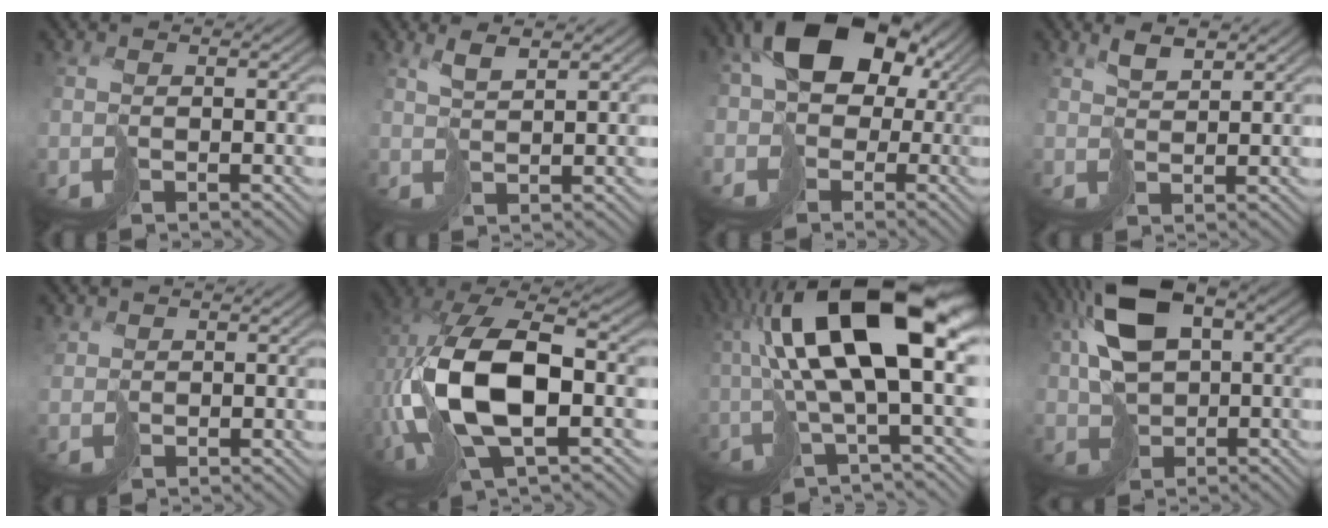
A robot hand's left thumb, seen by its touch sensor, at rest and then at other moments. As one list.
[{"total": 2.9, "force": [1.9, 0.5, 2.1], "torque": [-0.047, 0.005, 0.040]}, {"total": 14.6, "force": [0.6, 11.6, 8.9], "torque": [-0.178, 0.008, -0.007]}, {"total": 3.2, "force": [2.1, 1.0, 2.1], "torque": [-0.048, 0.004, 0.042]}, {"total": 1.8, "force": [1.3, 1.2, 0.3], "torque": [-0.013, 0.002, 0.027]}, {"total": 16.4, "force": [-1.5, 7.9, 14.2], "torque": [-0.334, -0.002, -0.029]}, {"total": 16.6, "force": [2.8, 4.6, 15.7], "torque": [-0.298, 0.012, 0.052]}, {"total": 12.2, "force": [2.2, 7.9, 9.0], "torque": [-0.200, 0.001, 0.043]}]